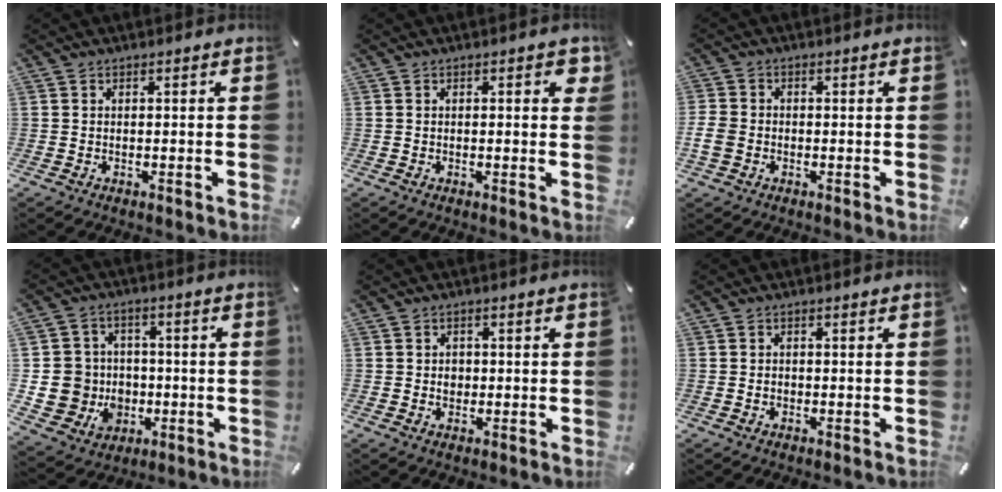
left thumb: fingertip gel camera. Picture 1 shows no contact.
{"total": 2.5, "force": [0.6, 1.0, 2.2], "torque": [-0.031, -0.001, 0.005]}
{"total": 4.0, "force": [-0.8, 3.3, 2.2], "torque": [-0.049, 0.003, -0.015]}
{"total": 10.9, "force": [-1.0, 10.6, 2.2], "torque": [-0.062, 0.010, -0.009]}
{"total": 2.2, "force": [0.1, 2.0, 1.0], "torque": [-0.005, -0.002, -0.003]}
{"total": 1.0, "force": [-0.1, 0.8, 0.5], "torque": [-0.011, 0.003, -0.003]}